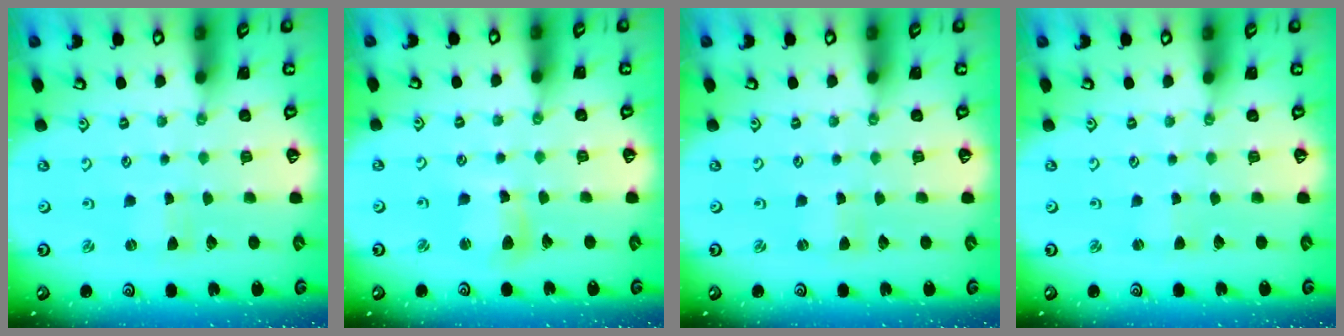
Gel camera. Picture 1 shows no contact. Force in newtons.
{"total": 6.9, "press": 6.8, "slide": 1.1}
{"total": 1.1, "press": 1.1, "slide": 0.2}
{"total": 0.8, "press": 0.8, "slide": 0.1}